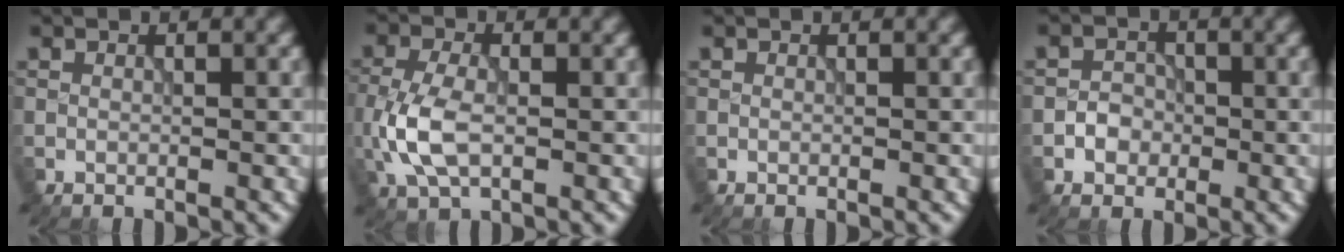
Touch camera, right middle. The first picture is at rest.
{"total": 5.0, "force": [-1.0, 2.8, 4.0], "torque": [-0.103, -0.005, -0.023]}
{"total": 0.0}
{"total": 1.9, "force": [-0.6, 1.7, 0.7], "torque": [-0.005, 0.002, -0.013]}